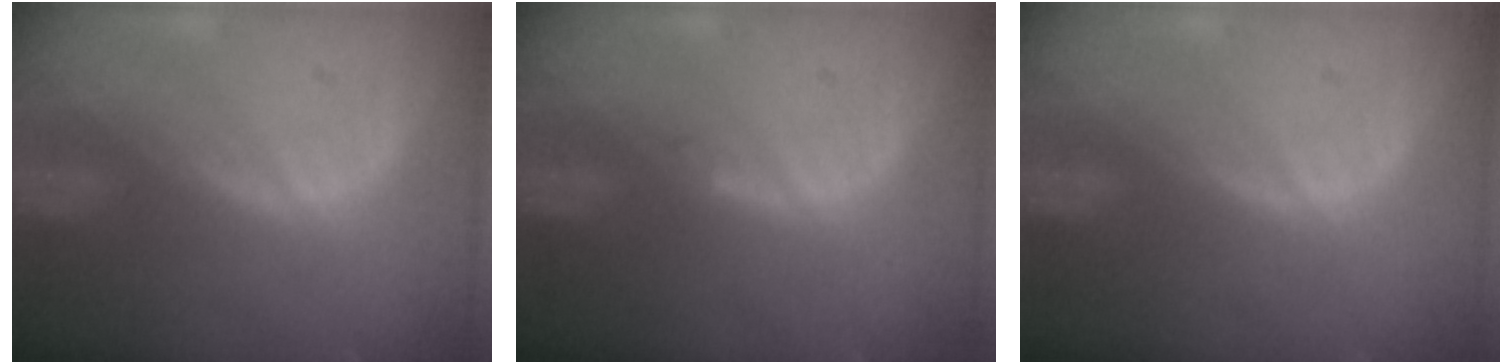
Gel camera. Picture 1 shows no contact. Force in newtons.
{"total": 0.6, "press": 0.5, "slide": 0.3}
{"total": 0.0}